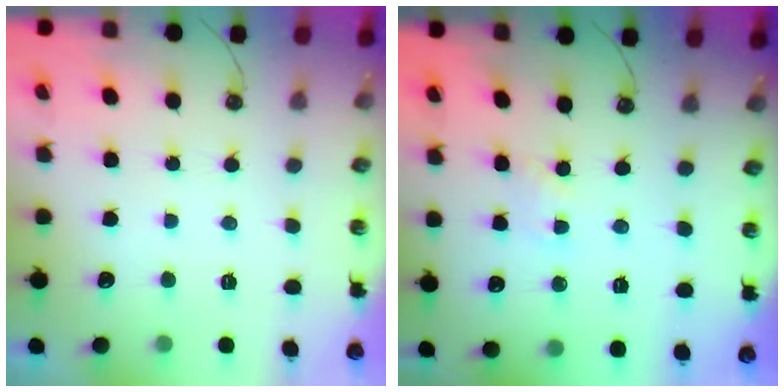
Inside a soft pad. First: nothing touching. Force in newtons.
{"total": 1.9, "press": 1.9, "slide": 0.3}